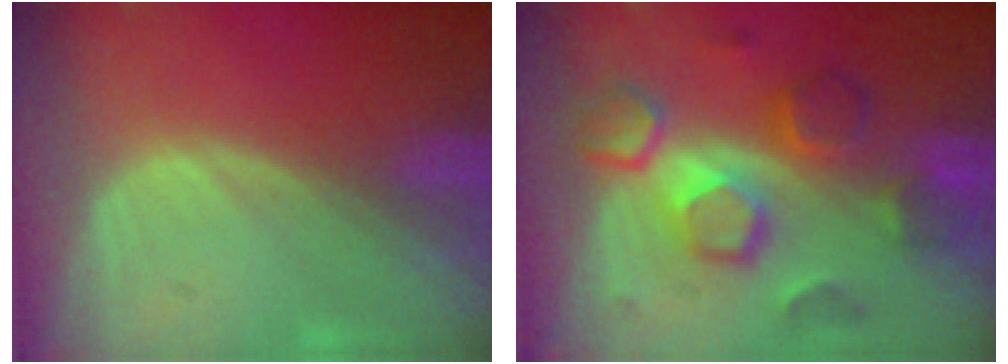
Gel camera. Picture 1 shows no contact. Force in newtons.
{"total": 9.2, "press": 9.2, "slide": 0.3}